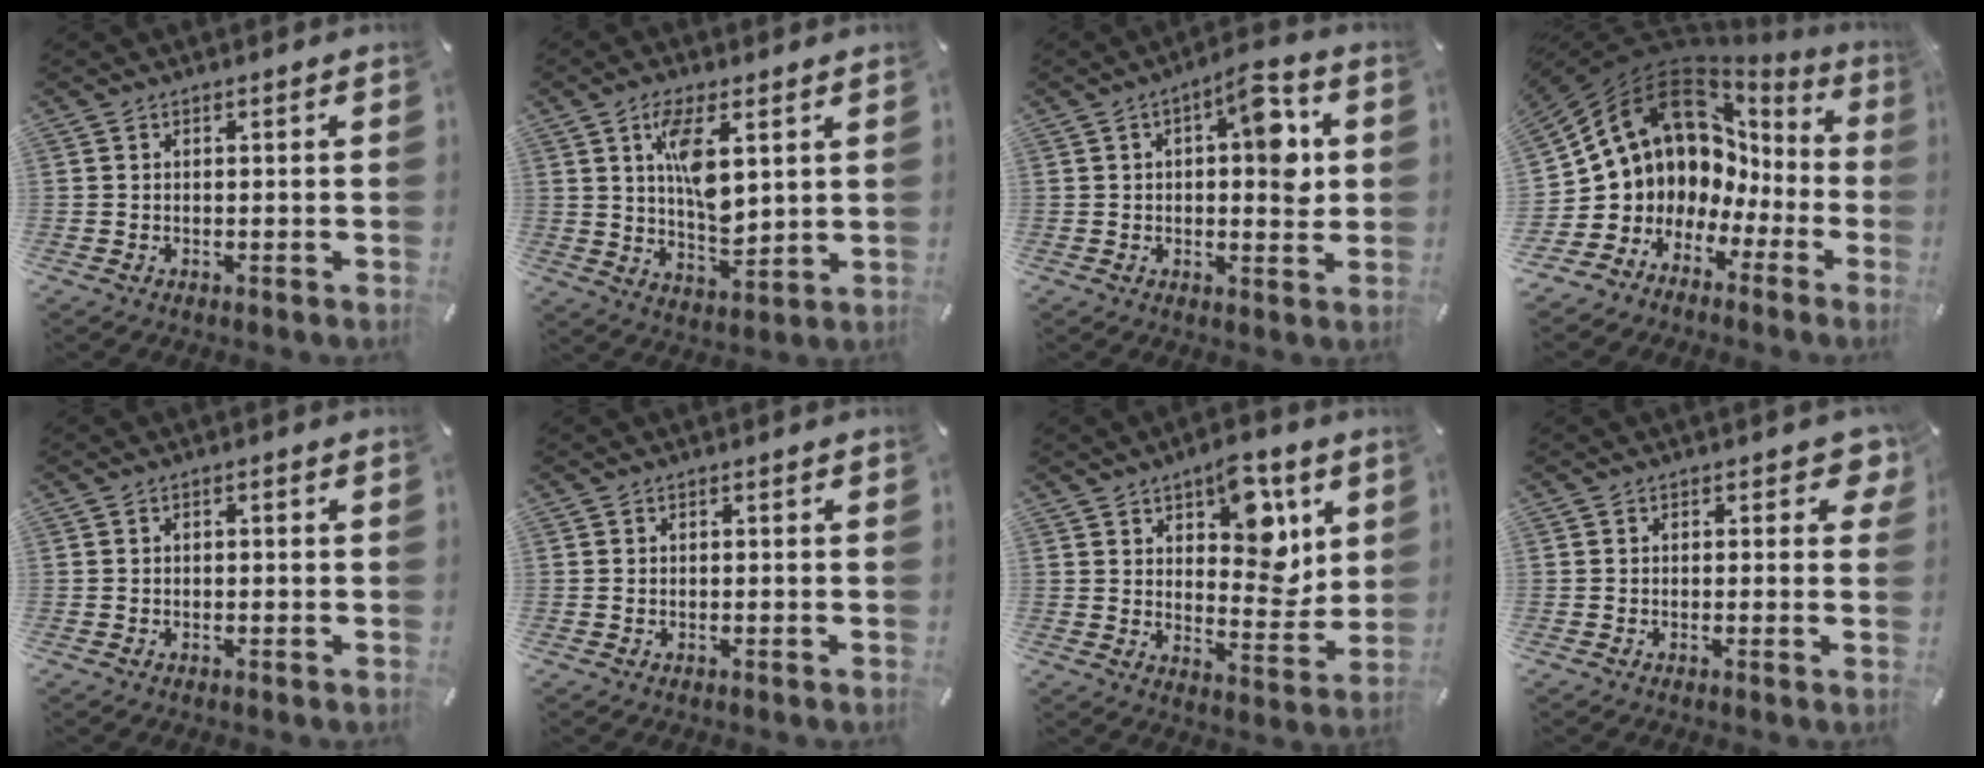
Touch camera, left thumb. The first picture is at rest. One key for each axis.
{"total": 10.6, "fx": 4.1, "fy": 5.0, "fz": 8.4, "tx": -0.137, "ty": -0.016, "tz": 0.067}
{"total": 11.0, "fx": 2.8, "fy": 5.0, "fz": 9.4, "tx": -0.109, "ty": -0.015, "tz": 0.040}
{"total": 12.3, "fx": 7.1, "fy": 9.3, "fz": 3.5, "tx": -0.074, "ty": -0.078, "tz": 0.145}
{"total": 1.0, "fx": -0.2, "fy": 0.7, "fz": 0.8, "tx": -0.014, "ty": 0.003, "tz": -0.005}
{"total": 0.6, "fx": 0.0, "fy": 0.3, "fz": 0.5, "tx": -0.009, "ty": 0.001, "tz": -0.001}
{"total": 13.2, "fx": 6.7, "fy": 7.4, "fz": 8.7, "tx": -0.096, "ty": -0.040, "tz": 0.114}
{"total": 3.4, "fx": 1.0, "fy": 2.0, "fz": 2.6, "tx": -0.021, "ty": -0.003, "tz": 0.011}